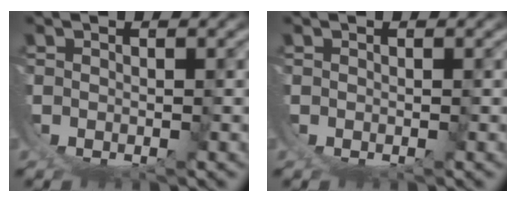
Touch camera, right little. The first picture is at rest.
{"total": 0.0}